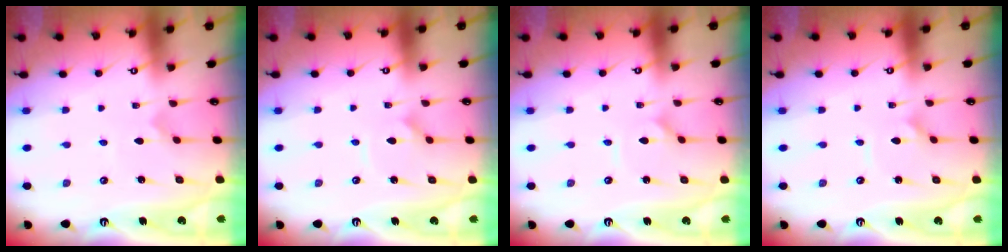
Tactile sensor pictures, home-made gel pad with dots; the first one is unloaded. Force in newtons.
{"total": 2.9, "press": 2.9, "slide": 0.1}
{"total": 1.1, "press": 1.1, "slide": 0.0}
{"total": 1.6, "press": 1.6, "slide": 0.1}